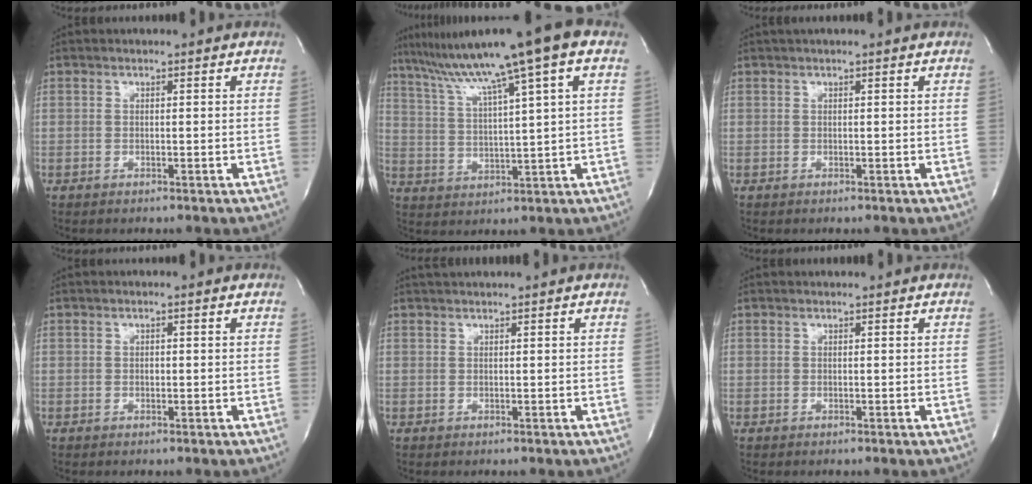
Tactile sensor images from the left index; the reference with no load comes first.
{"total": 13.9, "force": [8.9, -1.0, 10.7], "torque": [-0.178, 0.034, 0.141]}
{"total": 1.2, "force": [0.9, -0.2, 0.7], "torque": [-0.012, 0.018, 0.019]}
{"total": 0.6, "force": [0.0, 0.4, 0.5], "torque": [-0.007, 0.002, 0.000]}
{"total": 1.7, "force": [1.5, -0.5, 0.6], "torque": [-0.008, 0.015, 0.034]}
{"total": 0.8, "force": [0.7, 0.0, 0.1], "torque": [-0.003, 0.011, 0.014]}